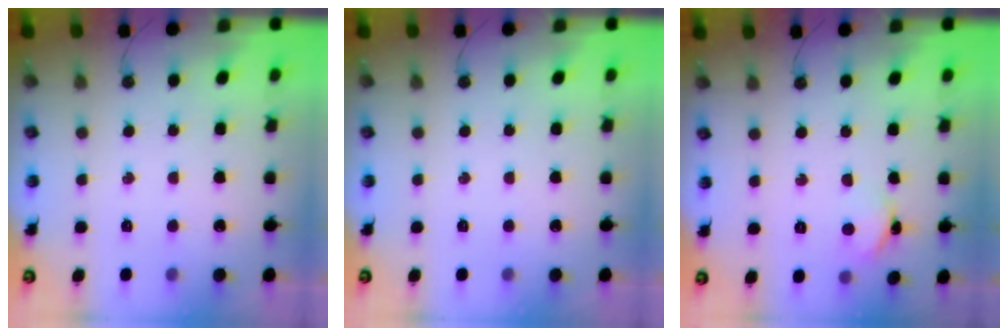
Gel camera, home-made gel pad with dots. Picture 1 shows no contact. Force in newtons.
{"total": 0.0}
{"total": 3.6, "press": 3.6, "slide": 0.4}